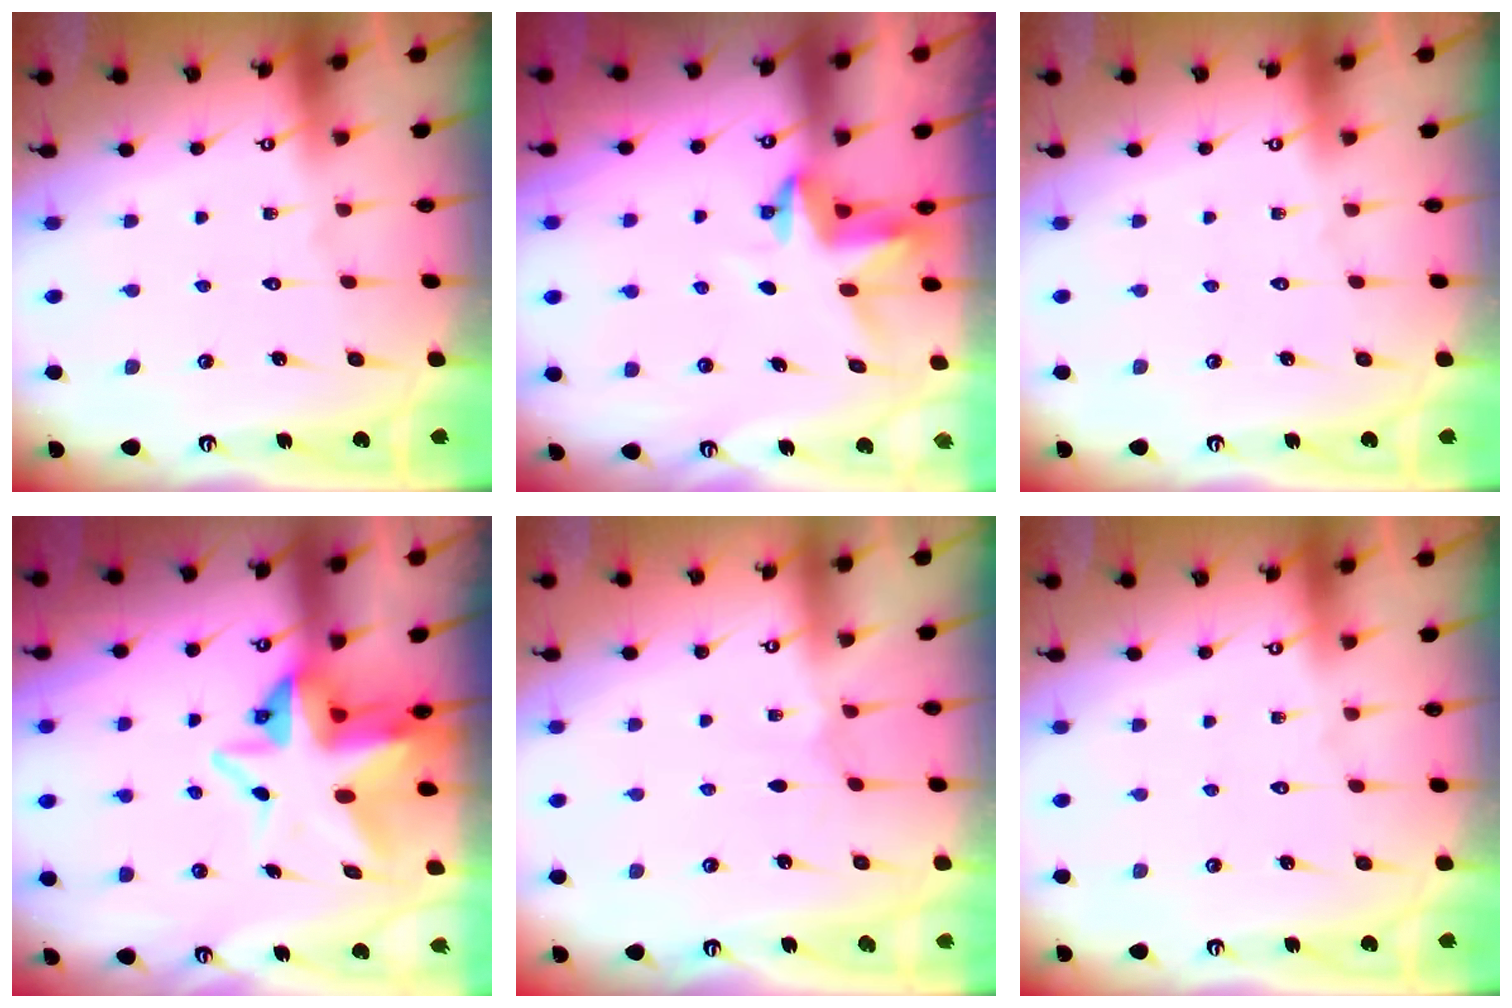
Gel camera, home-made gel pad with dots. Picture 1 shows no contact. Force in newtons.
{"total": 3.7, "press": 3.7, "slide": 0.4}
{"total": 0.0}
{"total": 9.9, "press": 9.9, "slide": 0.8}
{"total": 0.5, "press": 0.5, "slide": 0.2}
{"total": 0.0}